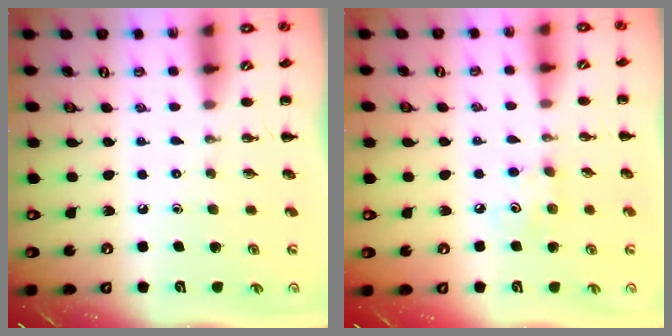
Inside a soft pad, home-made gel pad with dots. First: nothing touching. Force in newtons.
{"total": 4.9, "press": 4.8, "slide": 1.1}